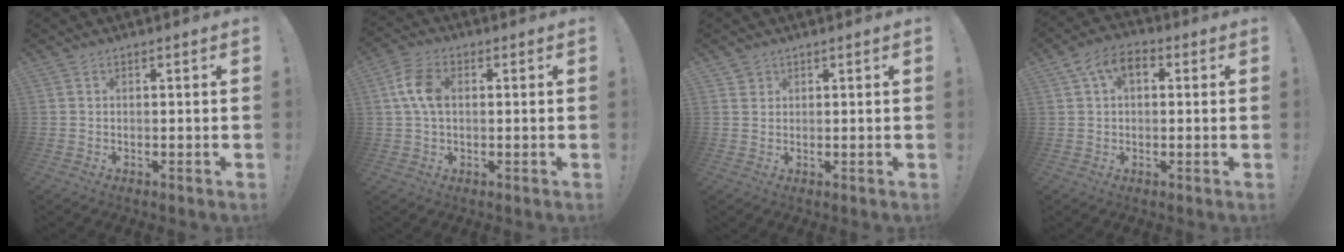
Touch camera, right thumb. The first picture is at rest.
{"total": 8.9, "force": [1.2, 6.0, 6.5], "torque": [-0.116, 0.011, 0.024]}
{"total": 2.0, "force": [1.1, 1.7, 0.0], "torque": [0.011, -0.009, 0.018]}
{"total": 7.4, "force": [2.3, 4.8, 5.2], "torque": [-0.089, 0.007, 0.045]}